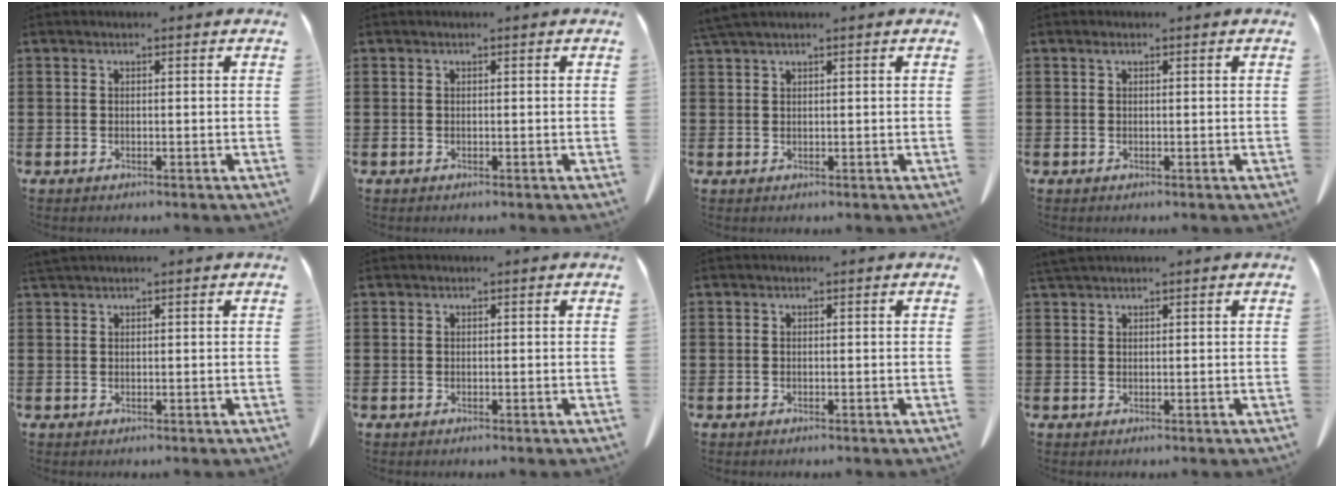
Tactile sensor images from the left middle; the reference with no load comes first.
{"total": 0.0}
{"total": 1.7, "force": [1.4, 0.0, 1.0], "torque": [-0.022, -0.001, 0.027]}
{"total": 0.6, "force": [0.3, 0.2, 0.4], "torque": [-0.011, 0.001, 0.005]}
{"total": 0.9, "force": [0.9, -0.1, 0.3], "torque": [-0.008, -0.003, 0.019]}
{"total": 0.0}
{"total": 0.0}
{"total": 1.4, "force": [1.3, 0.1, 0.5], "torque": [-0.014, -0.003, 0.025]}